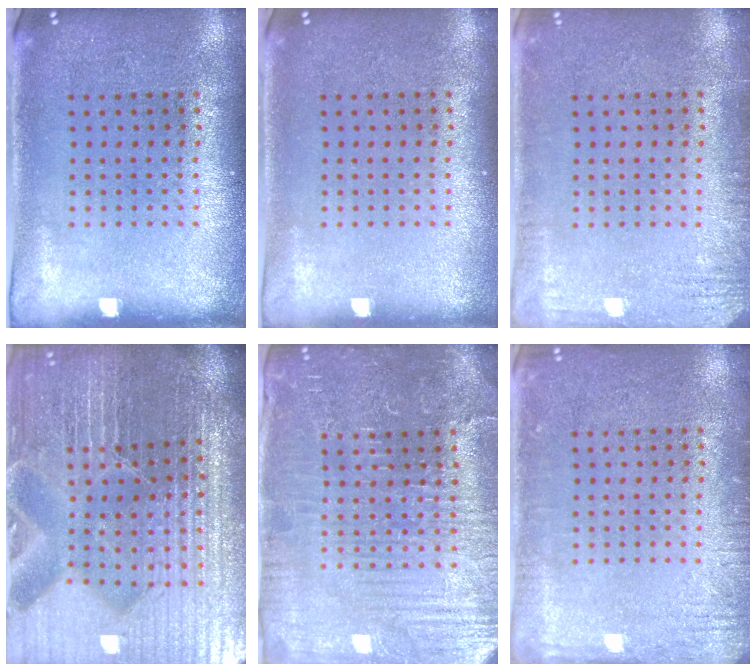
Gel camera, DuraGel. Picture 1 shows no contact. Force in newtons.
{"total": 0.0}
{"total": 2.1, "press": 2.1, "slide": 0.2}
{"total": 5.9, "press": 5.4, "slide": 2.4}
{"total": 4.4, "press": 4.2, "slide": 1.2}
{"total": 2.3, "press": 2.2, "slide": 0.3}